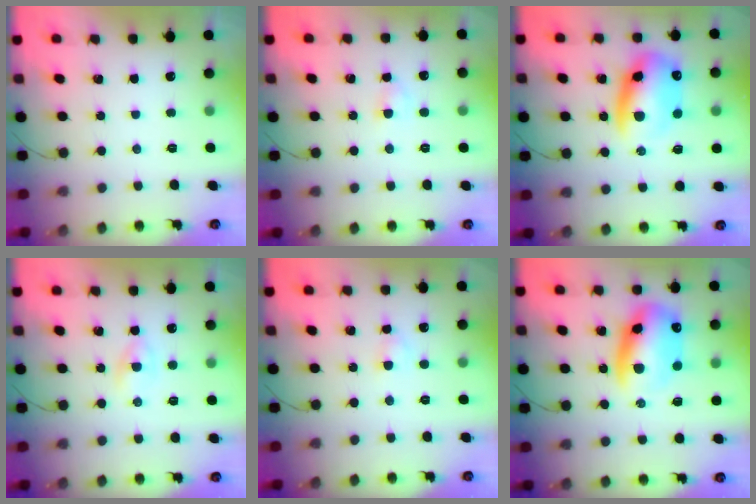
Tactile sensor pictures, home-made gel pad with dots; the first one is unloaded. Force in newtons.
{"total": 2.8, "press": 2.6, "slide": 1.1}
{"total": 13.1, "press": 12.7, "slide": 3.4}
{"total": 2.7, "press": 2.4, "slide": 1.1}
{"total": 2.5, "press": 2.3, "slide": 1.0}
{"total": 14.2, "press": 13.8, "slide": 3.6}